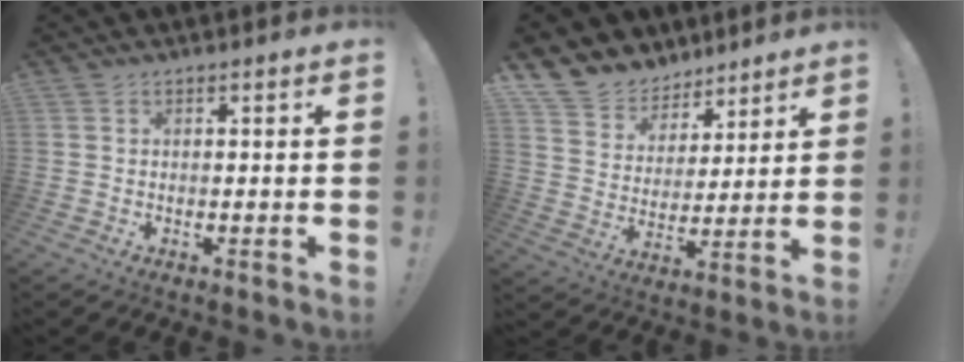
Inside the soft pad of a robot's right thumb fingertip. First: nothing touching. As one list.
[{"total": 10.8, "force": [8.0, 7.1, 1.6], "torque": [-0.035, -0.067, 0.154]}]